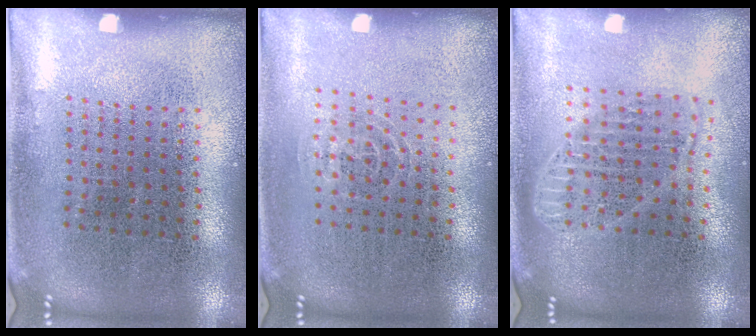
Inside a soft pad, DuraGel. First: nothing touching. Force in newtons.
{"total": 1.0, "press": 0.5, "slide": 0.8}
{"total": 1.8, "press": 1.5, "slide": 0.9}